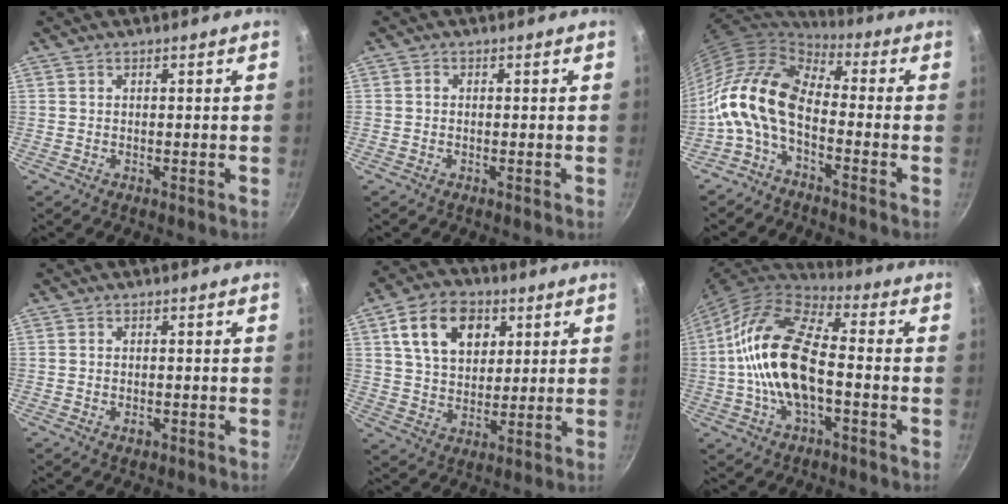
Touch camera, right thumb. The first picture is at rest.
{"total": 0.6, "force": [-0.1, 0.5, 0.2], "torque": [-0.001, 0.003, -0.004]}
{"total": 14.0, "force": [-3.3, 7.7, 11.2], "torque": [-0.207, 0.040, -0.086]}
{"total": 1.5, "force": [-0.6, 0.9, 1.0], "torque": [-0.015, 0.000, -0.010]}
{"total": 13.8, "force": [5.0, 9.6, 8.5], "torque": [-0.117, -0.004, 0.080]}
{"total": 17.9, "force": [-1.9, 8.6, 15.6], "torque": [-0.278, 0.037, -0.050]}